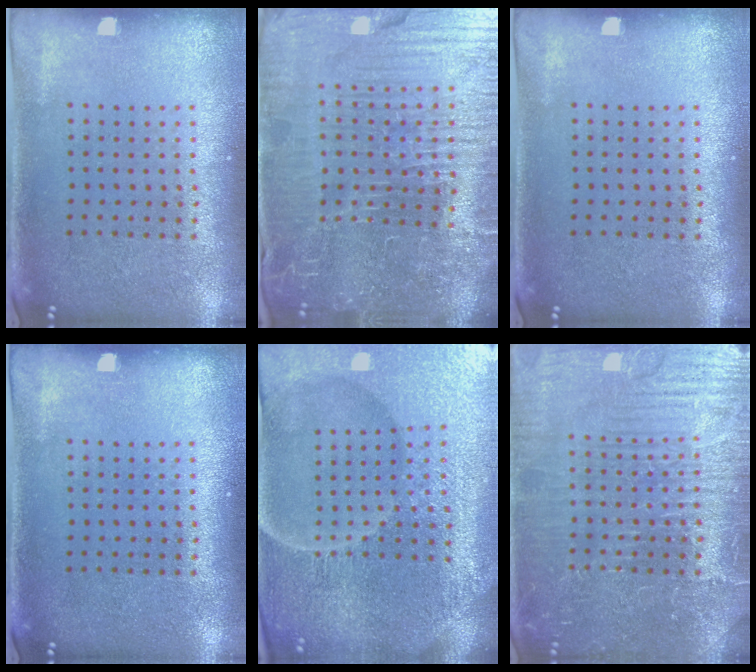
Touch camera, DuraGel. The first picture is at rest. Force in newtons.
{"total": 7.0, "press": 6.3, "slide": 3.2}
{"total": 0.0}
{"total": 0.0}
{"total": 6.3, "press": 5.7, "slide": 2.7}
{"total": 4.9, "press": 4.9, "slide": 0.5}